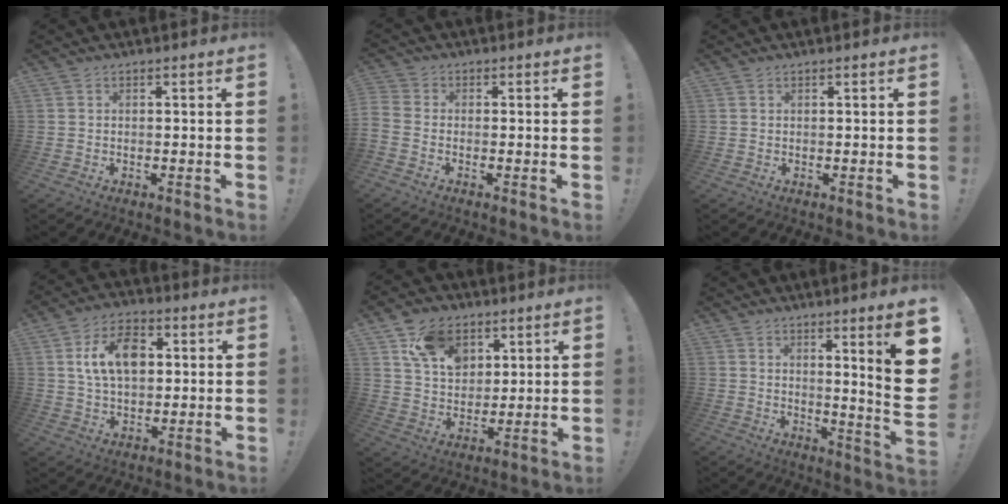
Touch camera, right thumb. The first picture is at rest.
{"total": 2.5, "force": [-1.0, 1.4, 1.8], "torque": [-0.049, 0.001, -0.014]}
{"total": 0.0}
{"total": 12.9, "force": [3.2, 8.8, 8.9], "torque": [-0.130, 0.007, 0.061]}
{"total": 13.1, "force": [7.0, 9.2, 6.1], "torque": [-0.106, -0.020, 0.138]}
{"total": 13.1, "force": [4.7, -0.3, 12.2], "torque": [-0.172, -0.050, 0.058]}